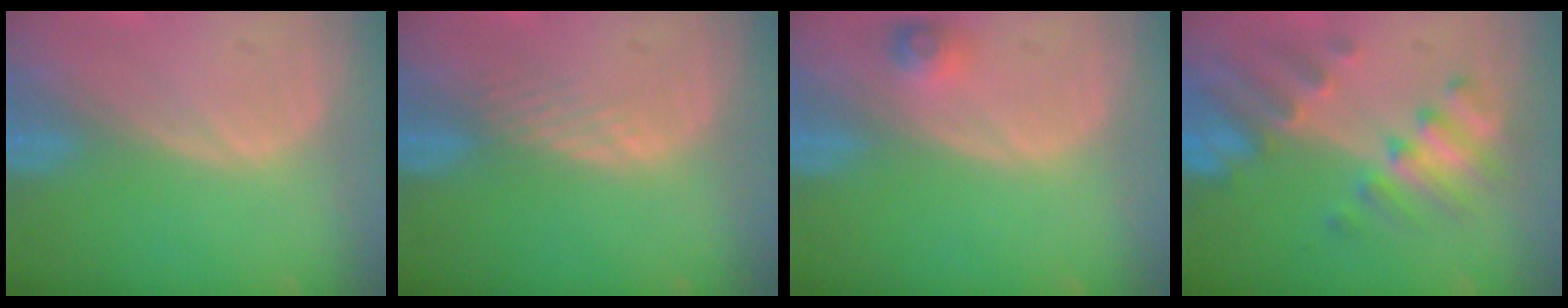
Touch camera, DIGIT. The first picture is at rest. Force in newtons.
{"total": 1.6, "press": 1.6, "slide": 0.1}
{"total": 2.3, "press": 2.2, "slide": 0.7}
{"total": 7.5, "press": 7.5, "slide": 0.5}